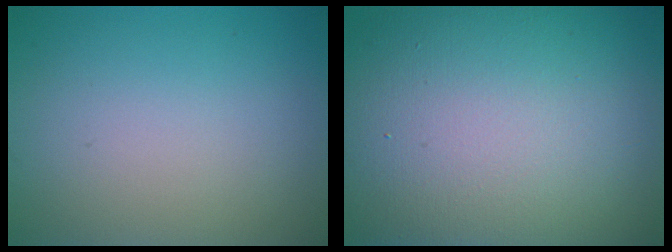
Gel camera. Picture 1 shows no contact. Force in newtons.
{"total": 19.5, "press": 19.4, "slide": 0.8}